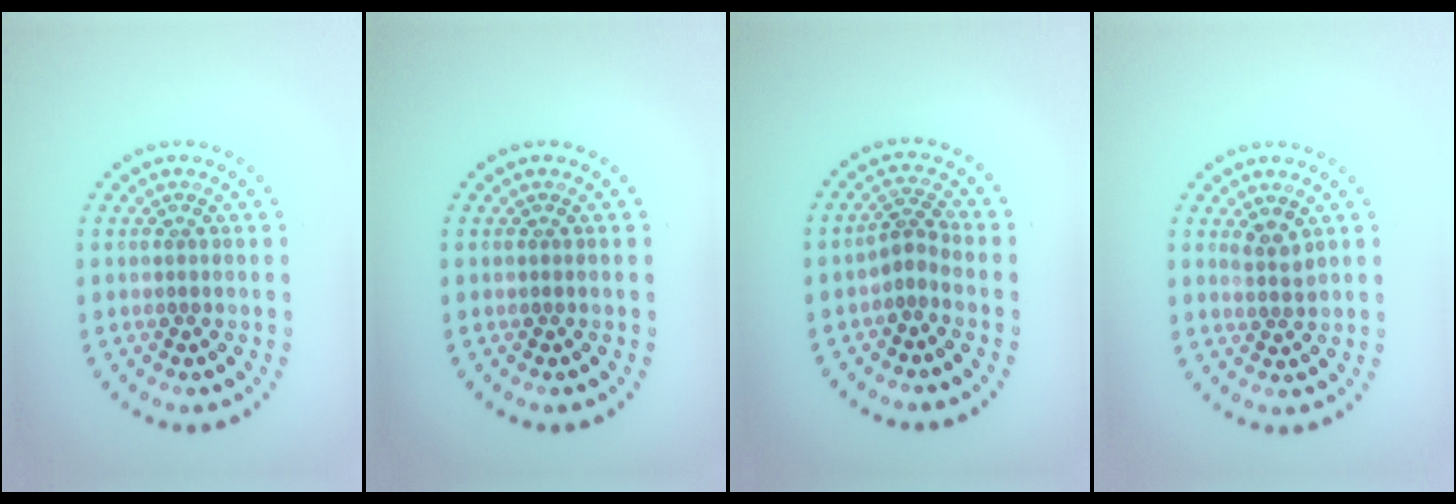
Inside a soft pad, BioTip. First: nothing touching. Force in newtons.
{"total": 0.0}
{"total": 2.0, "press": 1.3, "slide": 1.5}
{"total": 1.7, "press": 1.3, "slide": 1.0}